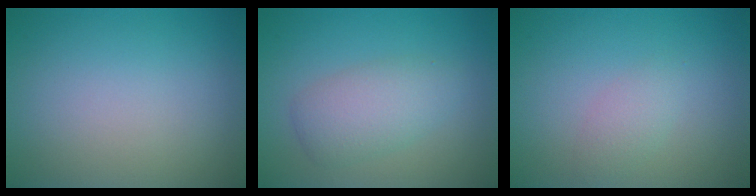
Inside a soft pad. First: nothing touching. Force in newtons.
{"total": 3.6, "press": 3.6, "slide": 0.0}
{"total": 1.4, "press": 1.4, "slide": 0.1}